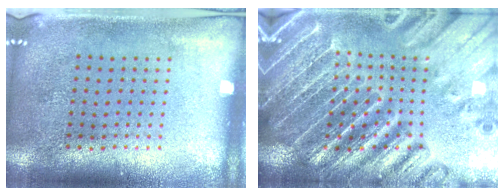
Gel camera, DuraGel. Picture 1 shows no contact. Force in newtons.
{"total": 4.4, "press": 4.0, "slide": 1.7}